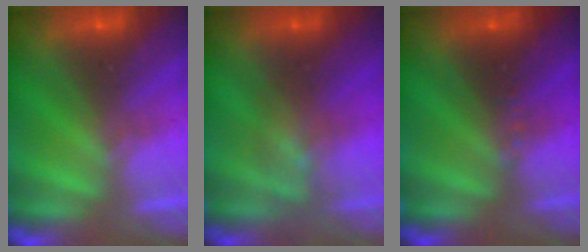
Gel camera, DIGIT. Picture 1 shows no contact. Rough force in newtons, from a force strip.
{"total": 2.7}
{"total": 2.5}